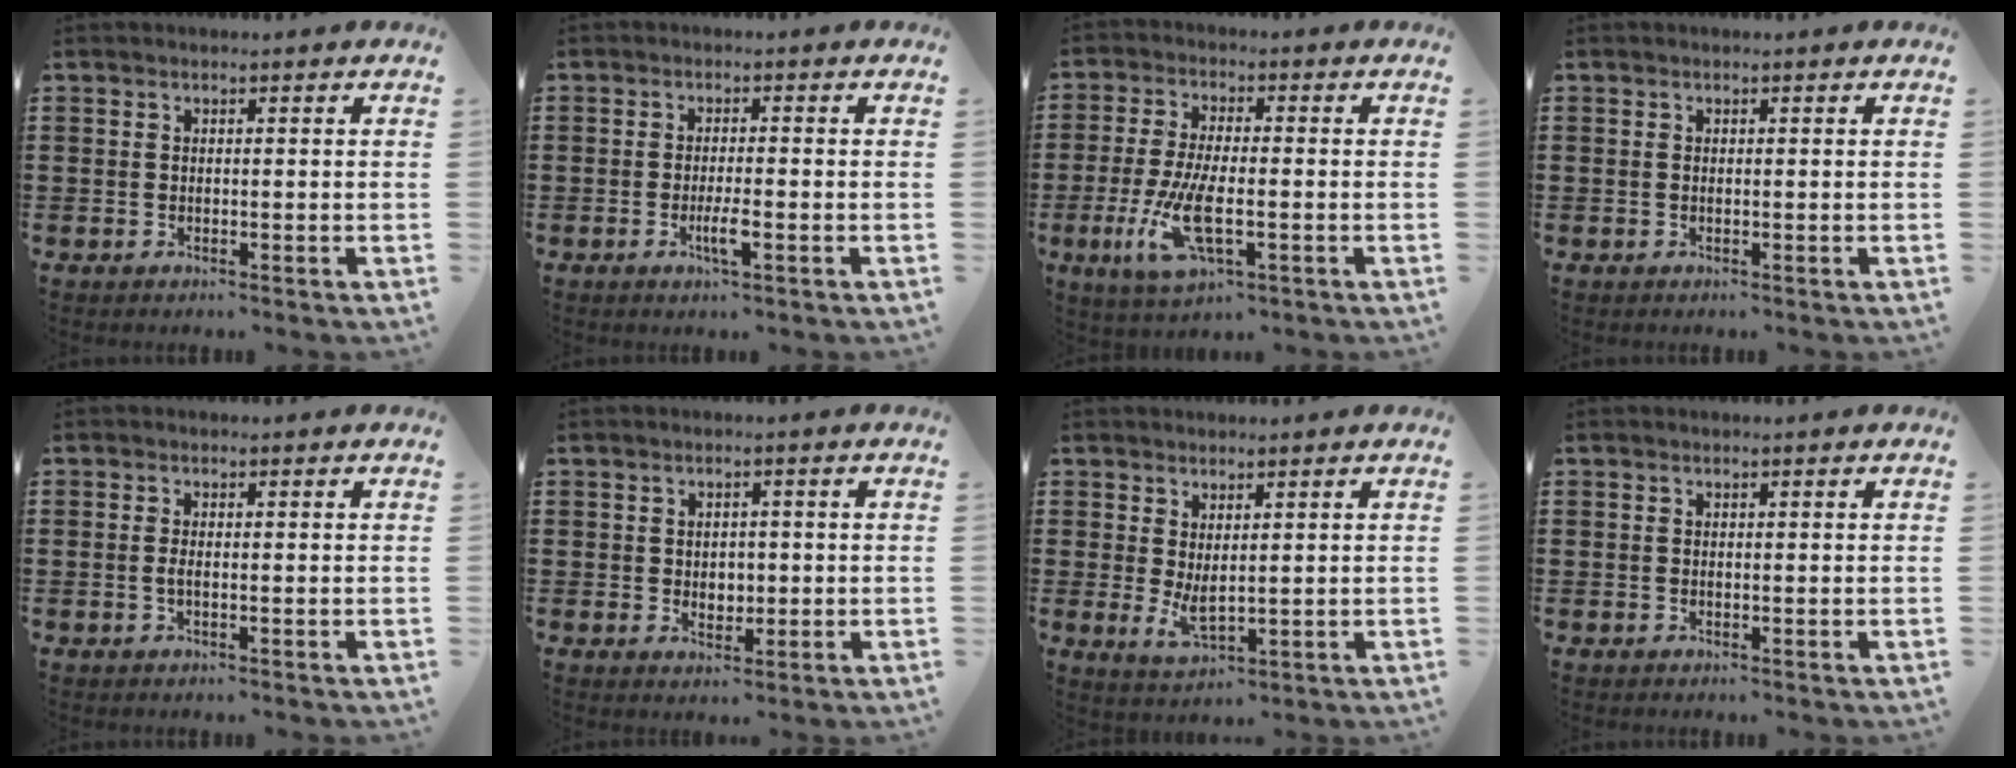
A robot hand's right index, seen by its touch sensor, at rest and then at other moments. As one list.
[{"total": 3.2, "force": [-1.3, 0.4, 2.9], "torque": [-0.058, -0.003, -0.025]}, {"total": 9.3, "force": [-2.8, 3.2, 8.3], "torque": [-0.191, -0.022, -0.054]}, {"total": 0.0}, {"total": 1.2, "force": [-0.4, 0.0, 1.1], "torque": [-0.023, -0.004, -0.007]}, {"total": 1.9, "force": [0.0, 1.5, 1.2], "torque": [-0.018, 0.005, -0.004]}, {"total": 3.2, "force": [0.5, 1.1, 3.0], "torque": [-0.064, -0.008, 0.010]}, {"total": 0.0}]